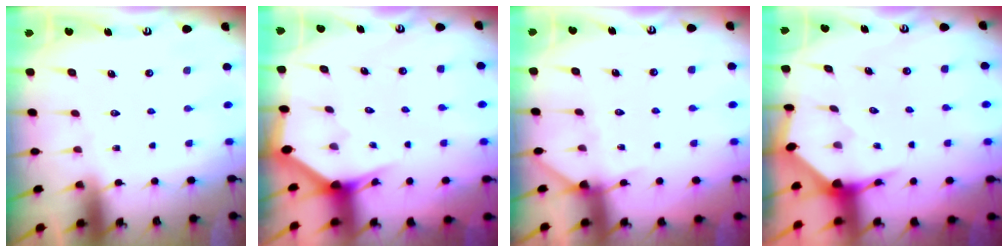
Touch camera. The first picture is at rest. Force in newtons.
{"total": 2.6, "press": 2.6, "slide": 0.2}
{"total": 4.4, "press": 4.3, "slide": 0.6}
{"total": 3.6, "press": 3.6, "slide": 0.4}